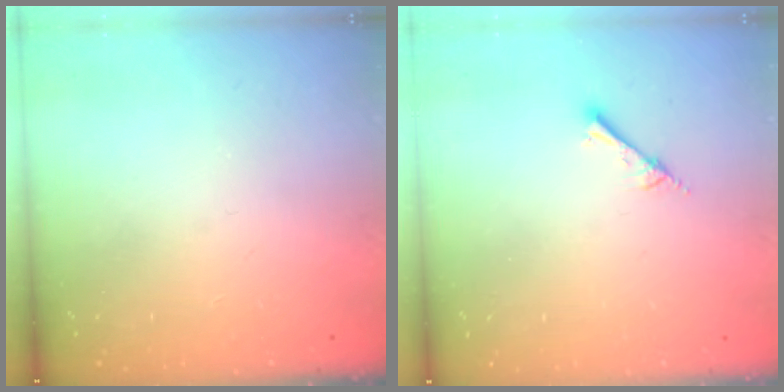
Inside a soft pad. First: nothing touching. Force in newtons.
{"total": 2.0, "press": 2.0, "slide": 0.2}